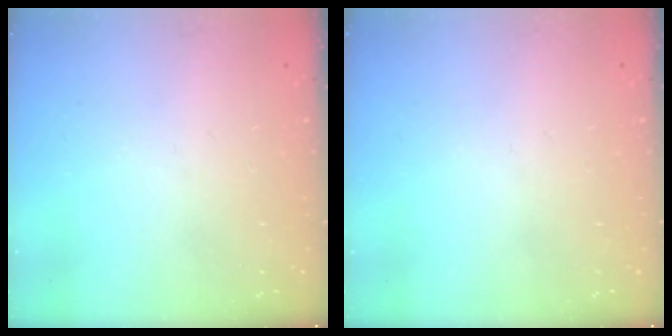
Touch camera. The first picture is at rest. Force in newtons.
{"total": 0.0}